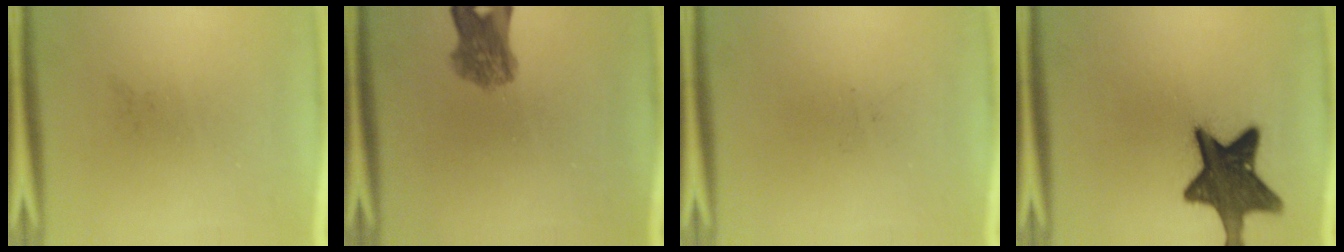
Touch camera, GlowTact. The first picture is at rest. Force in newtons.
{"total": 5.9}
{"total": 0.0}
{"total": 15.5}